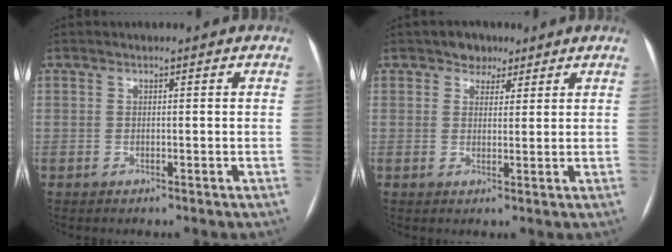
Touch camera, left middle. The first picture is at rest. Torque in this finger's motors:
{"motor_torque": [0.05, -0.03, 0.00, 0.00]}